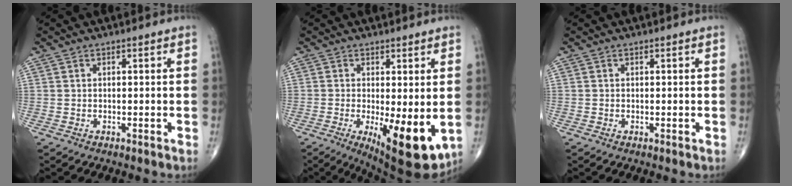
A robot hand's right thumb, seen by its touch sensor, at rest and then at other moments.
{"total": 11.9, "force": [-2.4, 4.1, 11.0], "torque": [-0.158, -0.027, -0.024]}
{"total": 0.0}